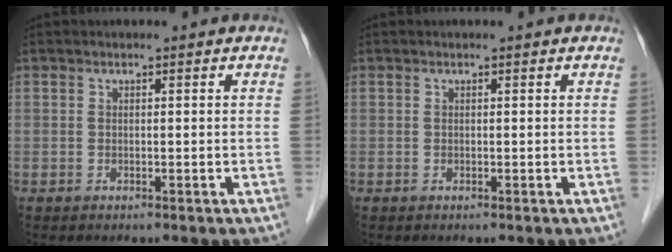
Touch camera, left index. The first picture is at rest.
{"total": 0.0}